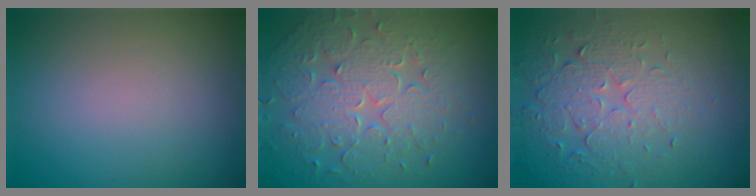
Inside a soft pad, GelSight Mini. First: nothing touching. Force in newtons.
{"total": 8.0, "press": 5.7, "slide": 5.6}
{"total": 5.2, "press": 3.7, "slide": 3.7}